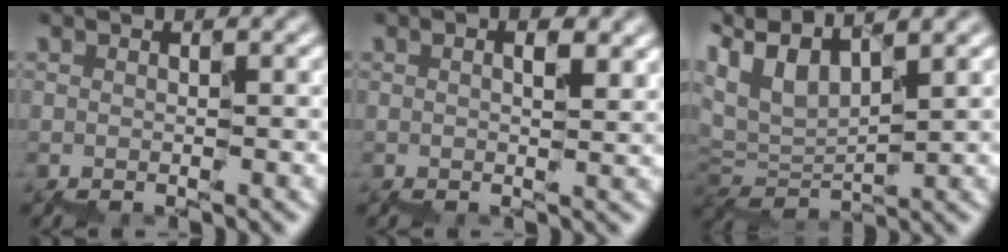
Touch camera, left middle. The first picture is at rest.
{"total": 2.5, "force": [0.8, 1.0, 2.1], "torque": [-0.016, 0.011, 0.006]}
{"total": 5.7, "force": [4.3, 2.2, 3.1], "torque": [-0.085, 0.025, 0.079]}